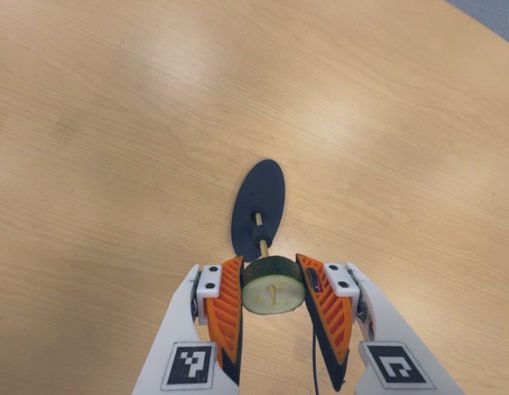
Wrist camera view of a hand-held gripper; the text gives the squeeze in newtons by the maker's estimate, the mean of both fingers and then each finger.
{"total": 12.9, "left": 12.3, "right": 13.5}